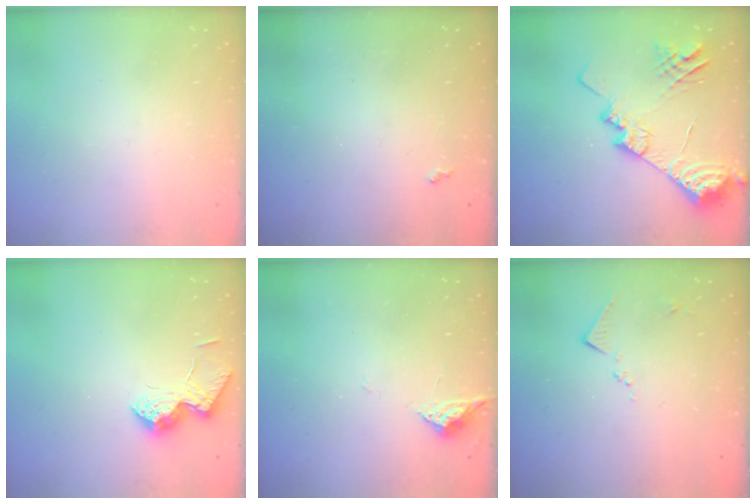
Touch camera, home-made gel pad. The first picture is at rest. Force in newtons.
{"total": 1.9, "press": 1.8, "slide": 0.5}
{"total": 19.8, "press": 19.7, "slide": 2.0}
{"total": 13.4, "press": 13.4, "slide": 1.0}
{"total": 3.8, "press": 3.8, "slide": 0.6}
{"total": 5.7, "press": 5.7, "slide": 0.8}